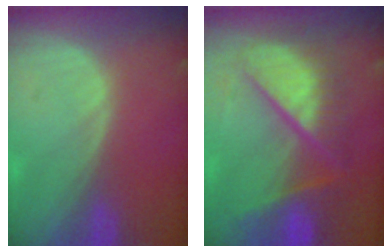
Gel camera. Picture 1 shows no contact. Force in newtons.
{"total": 9.9, "press": 9.9, "slide": 1.0}